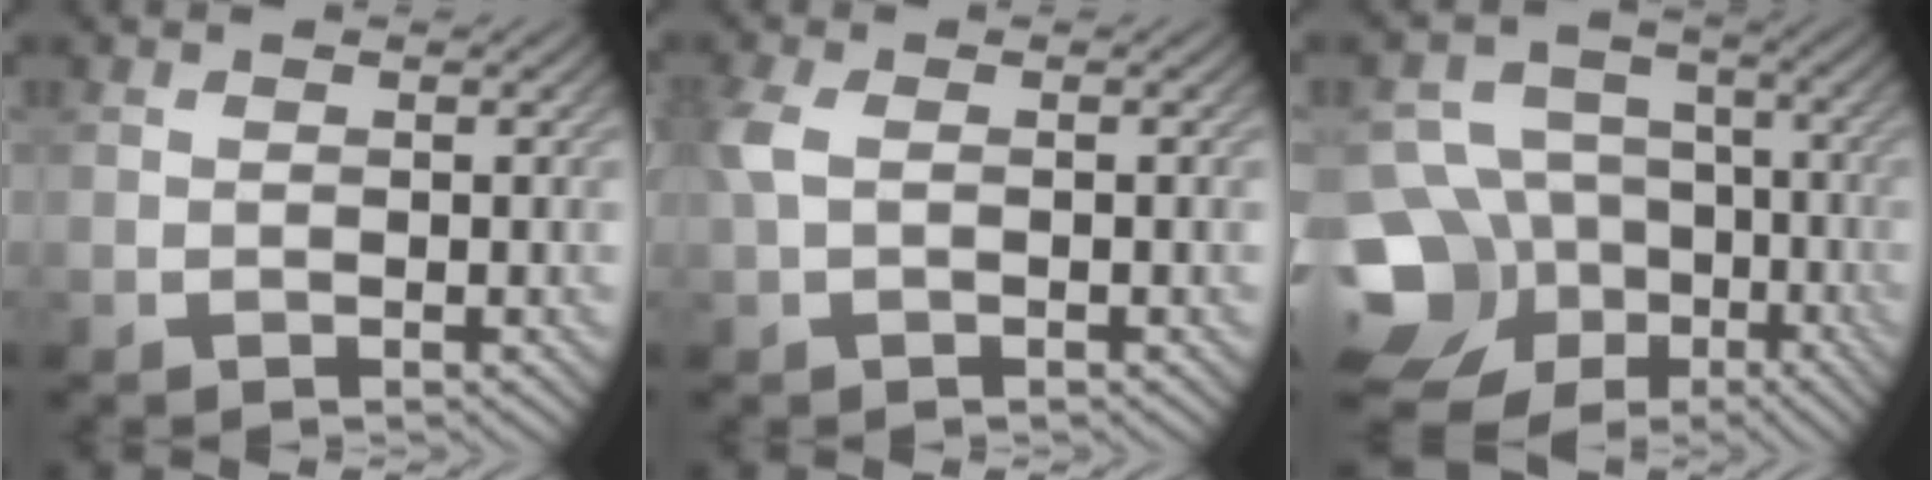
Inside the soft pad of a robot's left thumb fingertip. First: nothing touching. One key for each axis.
{"total": 2.1, "fx": 0.2, "fy": 0.8, "fz": 1.9, "tx": -0.055, "ty": 0.006, "tz": -0.001}
{"total": 17.5, "fx": -7.8, "fy": 14.3, "fz": 6.3, "tx": -0.194, "ty": -0.033, "tz": -0.128}